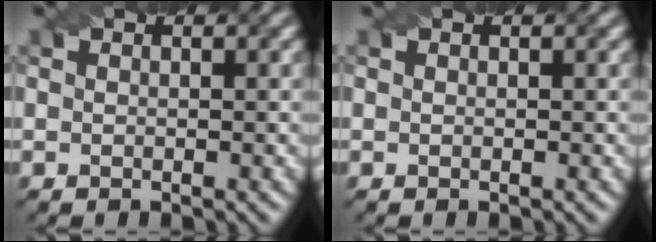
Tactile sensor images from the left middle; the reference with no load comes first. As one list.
[{"total": 0.0}]